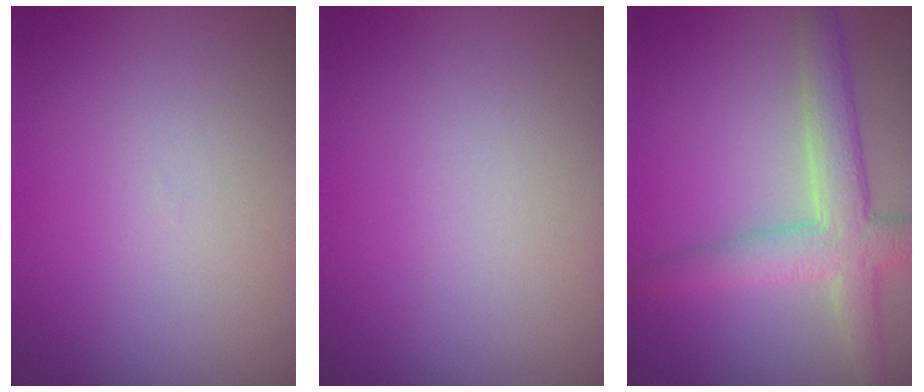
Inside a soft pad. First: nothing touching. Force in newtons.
{"total": 0.0}
{"total": 4.9, "press": 4.9, "slide": 0.3}